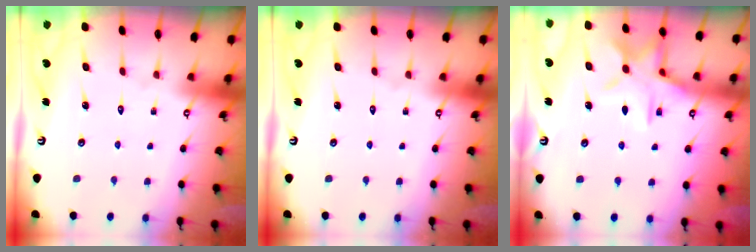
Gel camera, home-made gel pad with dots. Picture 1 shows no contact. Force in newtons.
{"total": 0.0}
{"total": 12.8, "press": 12.8, "slide": 1.0}